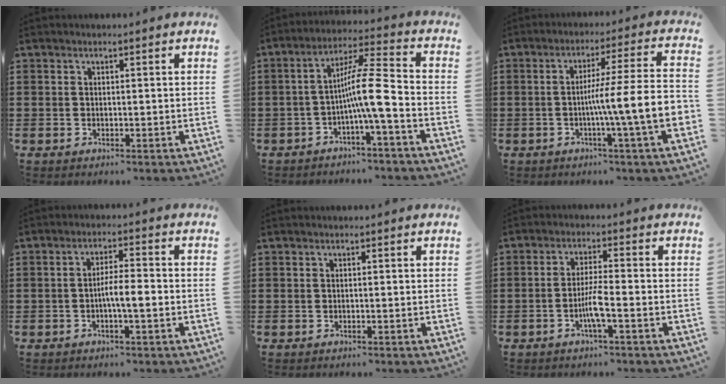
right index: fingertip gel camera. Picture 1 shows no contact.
{"total": 9.2, "force": [-2.2, 1.0, 8.9], "torque": [-0.157, 0.003, -0.043]}
{"total": 11.0, "force": [-2.4, 0.0, 10.8], "torque": [-0.179, -0.015, -0.046]}
{"total": 4.2, "force": [-1.2, 0.6, 4.0], "torque": [-0.071, 0.002, -0.024]}
{"total": 0.0}
{"total": 4.3, "force": [-1.6, 0.1, 4.0], "torque": [-0.084, -0.010, -0.033]}